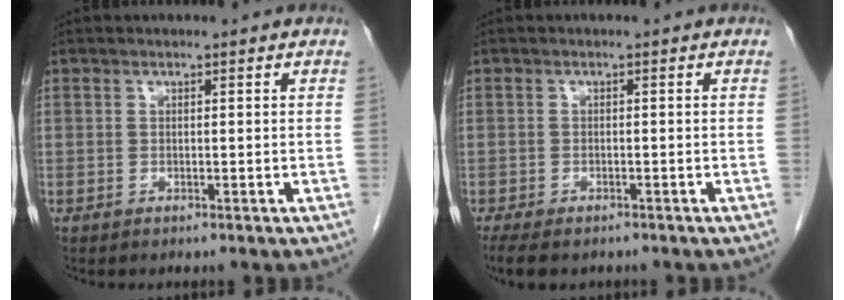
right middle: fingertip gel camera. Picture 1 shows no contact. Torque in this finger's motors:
{"motor_torque": [0.13, -0.10, 0.06, 0.02]}